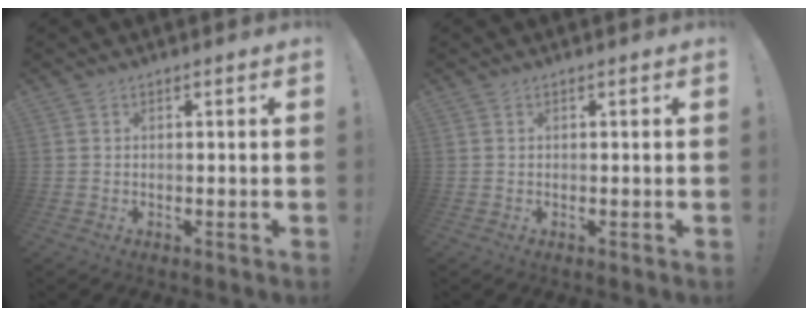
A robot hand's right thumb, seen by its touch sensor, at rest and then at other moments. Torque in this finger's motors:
{"motor_torque": [0.00, 0.00, 0.00, -0.01, 0.00]}